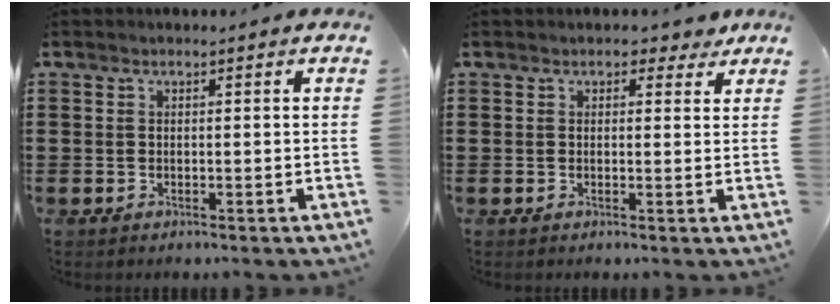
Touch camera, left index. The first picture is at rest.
{"total": 2.5, "force": [1.8, 1.4, 1.0], "torque": [-0.010, 0.002, 0.028]}